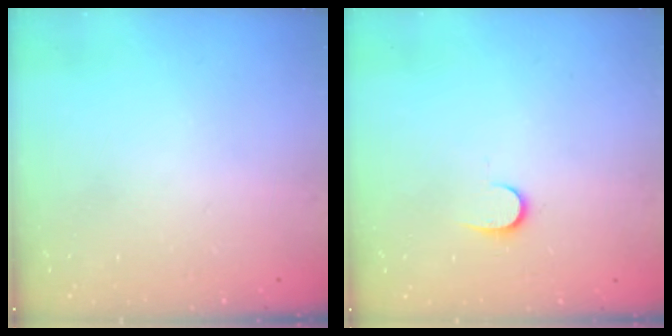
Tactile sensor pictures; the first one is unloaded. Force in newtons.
{"total": 6.4, "press": 6.4, "slide": 0.6}